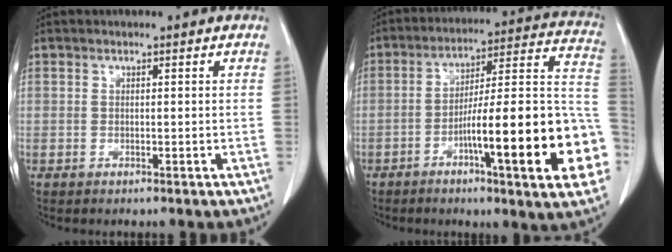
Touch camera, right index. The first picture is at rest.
{"total": 22.8, "force": [-7.3, 2.2, 21.5], "torque": [-0.225, 0.018, -0.102]}